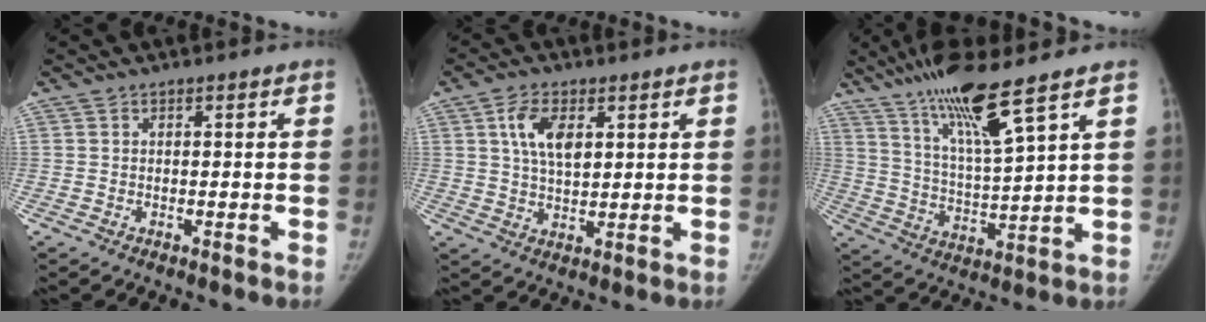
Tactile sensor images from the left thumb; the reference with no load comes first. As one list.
[{"total": 7.4, "force": [2.6, 4.0, 5.8], "torque": [-0.098, -0.008, 0.048]}, {"total": 13.9, "force": [9.5, 0.7, 10.1], "torque": [-0.185, -0.050, 0.183]}]